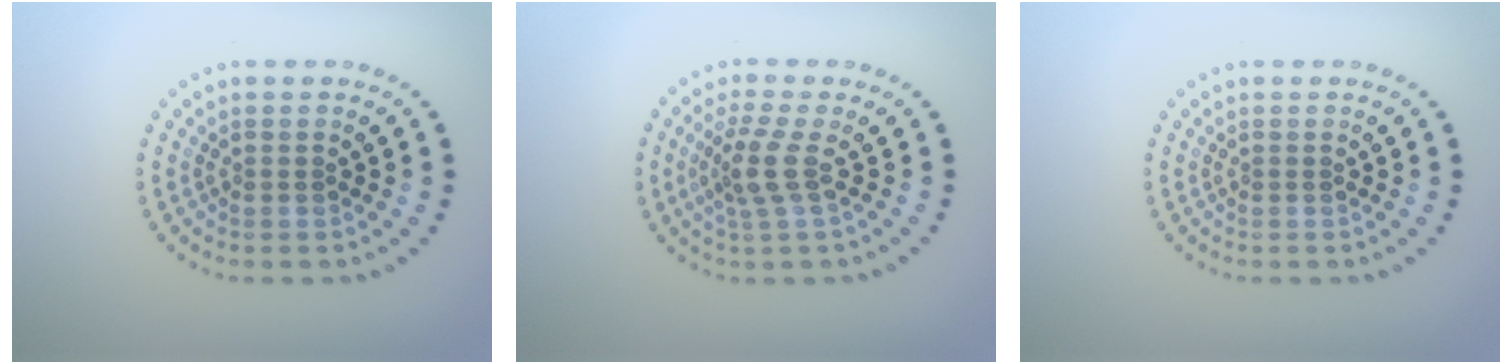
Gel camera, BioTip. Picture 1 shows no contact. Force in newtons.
{"total": 2.9, "press": 2.2, "slide": 1.8}
{"total": 0.0}